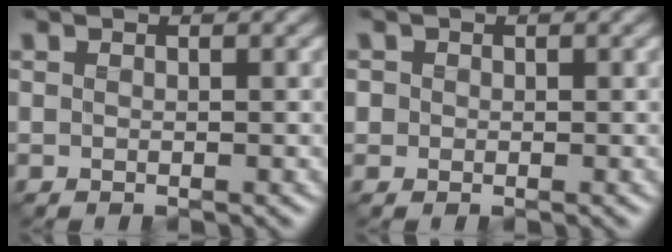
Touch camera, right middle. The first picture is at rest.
{"total": 0.6, "force": [0.0, 0.6, -0.2], "torque": [0.006, 0.000, 0.004]}